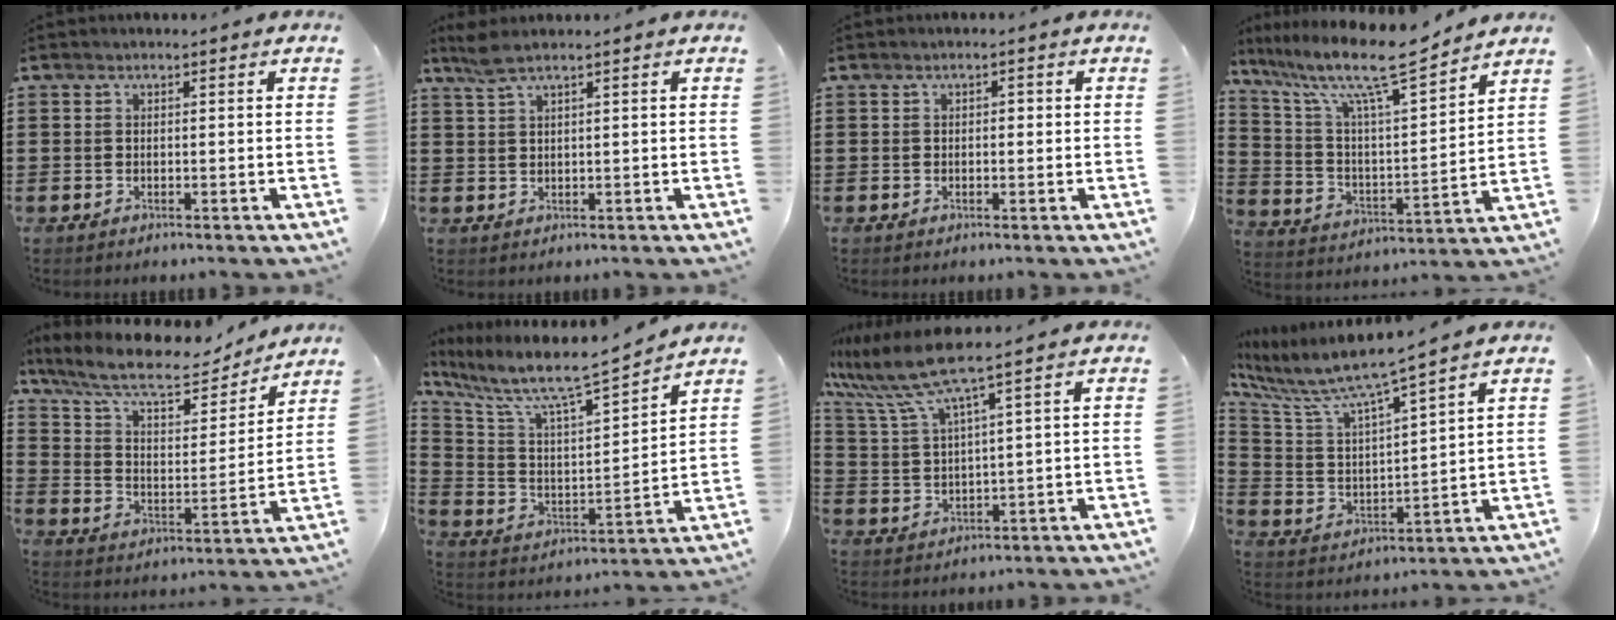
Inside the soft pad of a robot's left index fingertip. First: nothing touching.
{"total": 2.5, "force": [1.6, 0.2, 1.9], "torque": [-0.041, 0.000, 0.030]}
{"total": 0.8, "force": [-0.1, 0.5, 0.7], "torque": [-0.014, 0.002, -0.003]}
{"total": 12.8, "force": [10.1, 1.6, 7.8], "torque": [-0.180, -0.054, 0.168]}
{"total": 10.8, "force": [8.9, 2.3, 5.7], "torque": [-0.144, -0.042, 0.153]}
{"total": 8.8, "force": [7.3, 1.1, 4.7], "torque": [-0.124, -0.054, 0.117]}
{"total": 7.3, "force": [5.6, -0.5, 4.8], "torque": [-0.129, -0.033, 0.092]}
{"total": 7.0, "force": [6.2, 0.1, 3.3], "torque": [-0.096, -0.048, 0.098]}